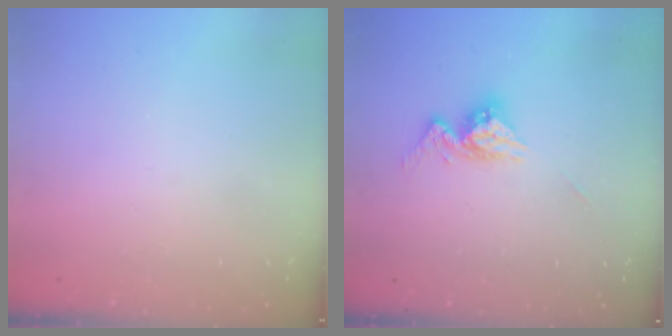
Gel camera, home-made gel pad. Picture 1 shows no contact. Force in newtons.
{"total": 9.4, "press": 9.4, "slide": 0.8}